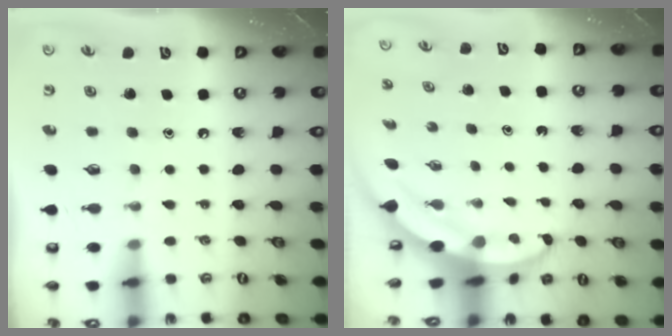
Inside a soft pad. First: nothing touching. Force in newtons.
{"total": 3.9, "press": 3.8, "slide": 0.5}